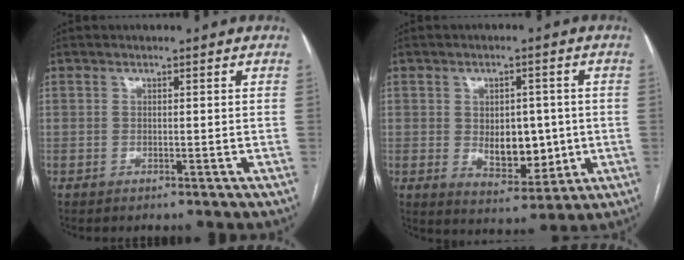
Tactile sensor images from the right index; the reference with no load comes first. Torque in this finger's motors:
{"motor_torque": [0.29, -0.17, 0.21, 0.04]}